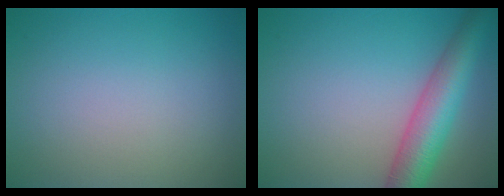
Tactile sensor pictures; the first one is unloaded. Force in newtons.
{"total": 6.4, "press": 6.4, "slide": 0.2}